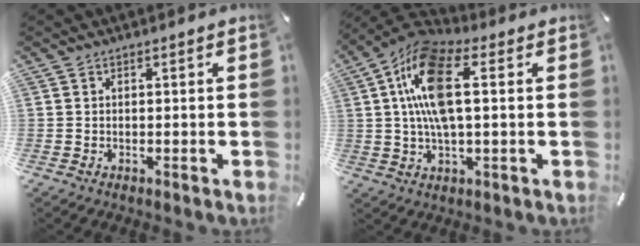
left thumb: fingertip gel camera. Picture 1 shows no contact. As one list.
[{"total": 14.5, "force": [2.3, 6.4, 12.8], "torque": [-0.269, -0.002, 0.040]}]